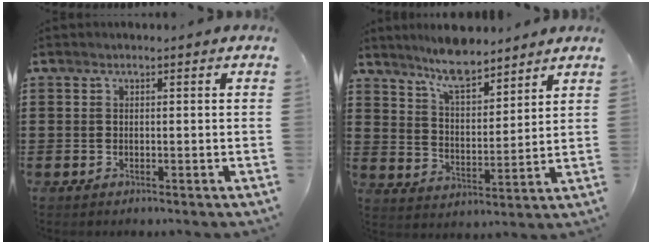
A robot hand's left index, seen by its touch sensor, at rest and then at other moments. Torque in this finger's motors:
{"motor_torque": [1.09, -1.04, 0.26, 0.14]}